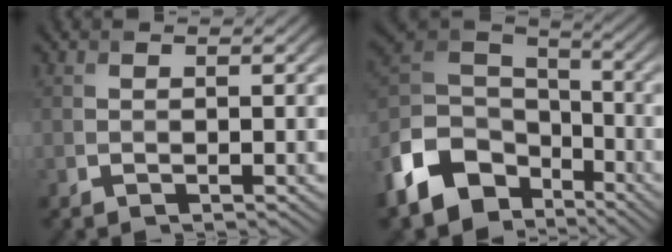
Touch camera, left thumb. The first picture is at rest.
{"total": 14.6, "force": [-7.4, 10.1, 7.5], "torque": [-0.208, -0.026, -0.145]}